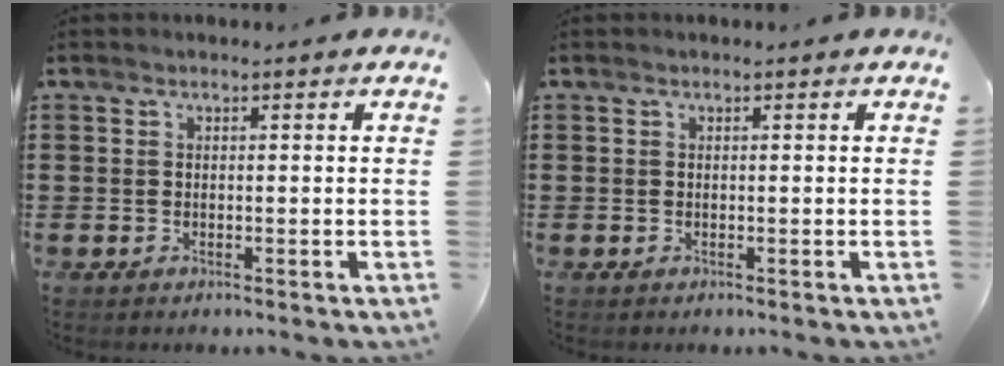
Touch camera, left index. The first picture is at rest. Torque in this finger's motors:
{"motor_torque": [0.00, 0.00, 0.00, 0.00]}